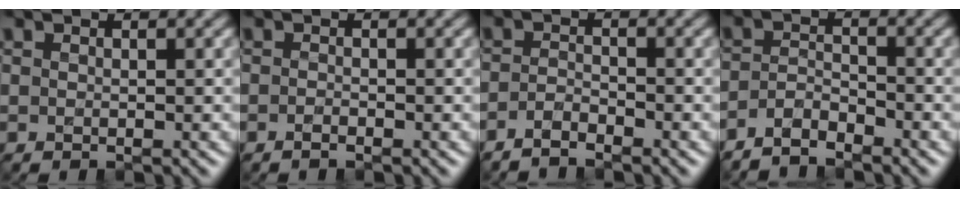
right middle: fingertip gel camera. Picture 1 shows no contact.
{"total": 0.7, "force": [-0.5, 0.1, 0.5], "torque": [-0.008, -0.001, -0.009]}
{"total": 1.8, "force": [-1.5, 0.4, 1.0], "torque": [-0.021, 0.000, -0.034]}
{"total": 2.8, "force": [-2.5, 0.7, 1.1], "torque": [-0.025, 0.000, -0.057]}